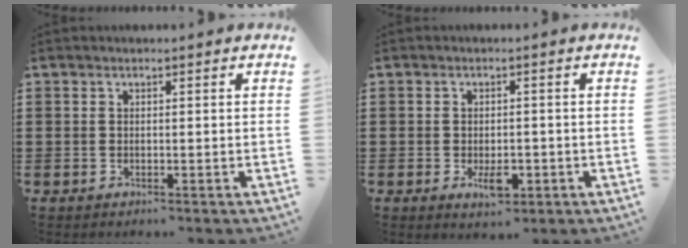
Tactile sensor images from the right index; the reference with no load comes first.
{"total": 3.6, "force": [-1.1, 1.7, 3.0], "torque": [-0.051, -0.004, -0.021]}